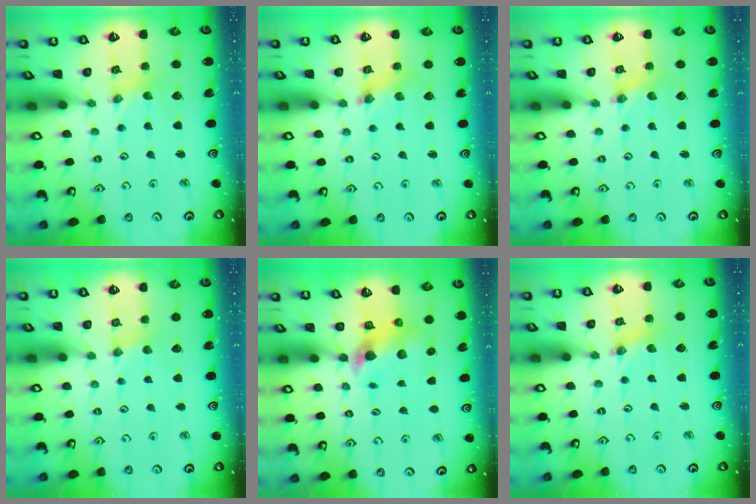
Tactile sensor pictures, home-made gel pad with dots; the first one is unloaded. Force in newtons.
{"total": 3.8, "press": 3.7, "slide": 0.6}
{"total": 1.5, "press": 1.5, "slide": 0.1}
{"total": 3.0, "press": 2.9, "slide": 0.5}
{"total": 6.6, "press": 6.6, "slide": 0.4}
{"total": 2.9, "press": 2.9, "slide": 0.3}